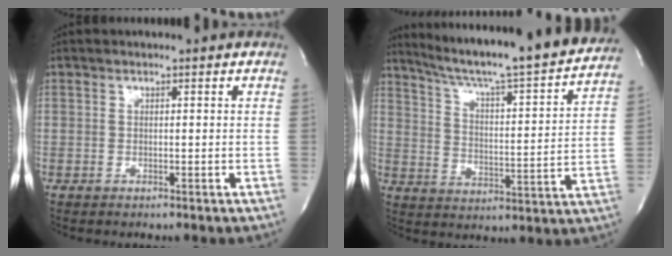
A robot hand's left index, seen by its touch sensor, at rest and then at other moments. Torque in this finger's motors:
{"motor_torque": [-0.12, -0.21, 0.32, 0.11]}